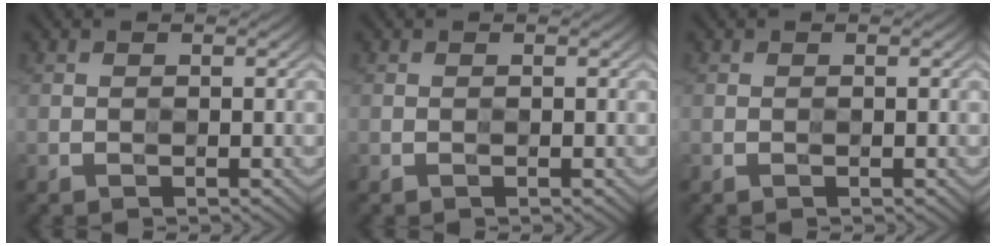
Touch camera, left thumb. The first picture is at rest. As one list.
[{"total": 0.0}, {"total": 0.0}]